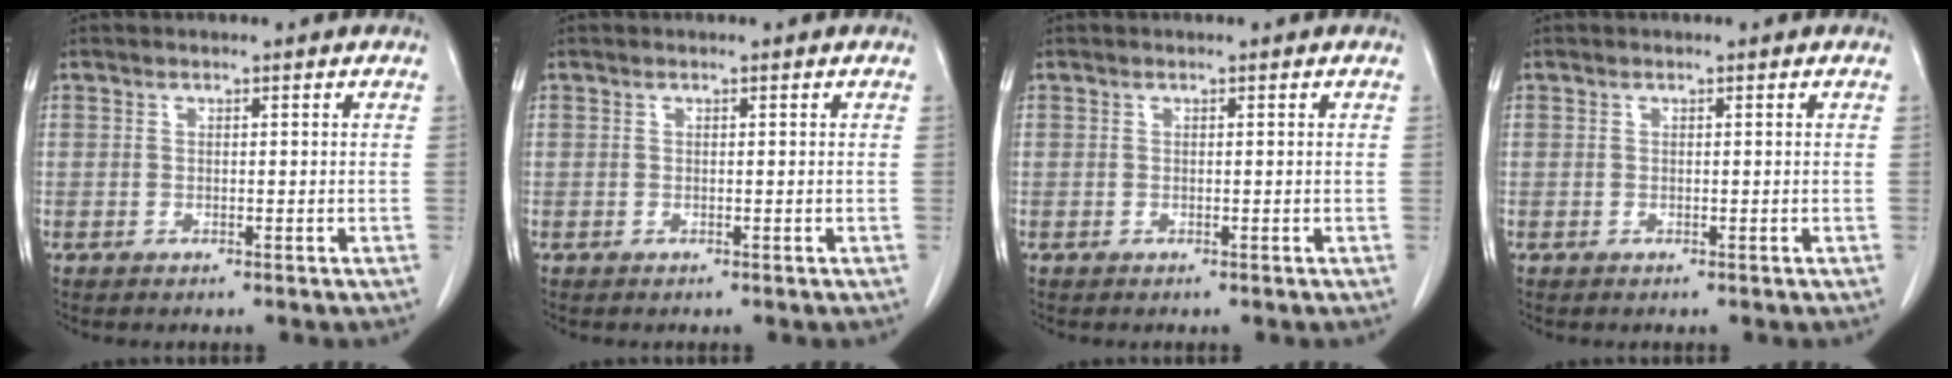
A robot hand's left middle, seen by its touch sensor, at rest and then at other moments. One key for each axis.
{"total": 0.0}
{"total": 0.0}
{"total": 0.0}